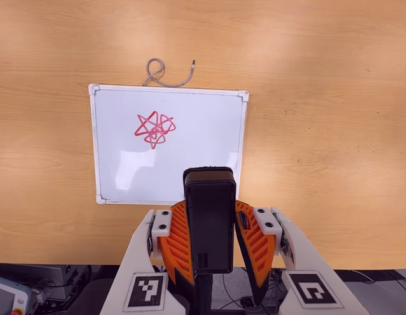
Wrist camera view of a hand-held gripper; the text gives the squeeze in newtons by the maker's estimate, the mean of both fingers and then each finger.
{"total": 8.8, "left": 7.2, "right": 10.5}